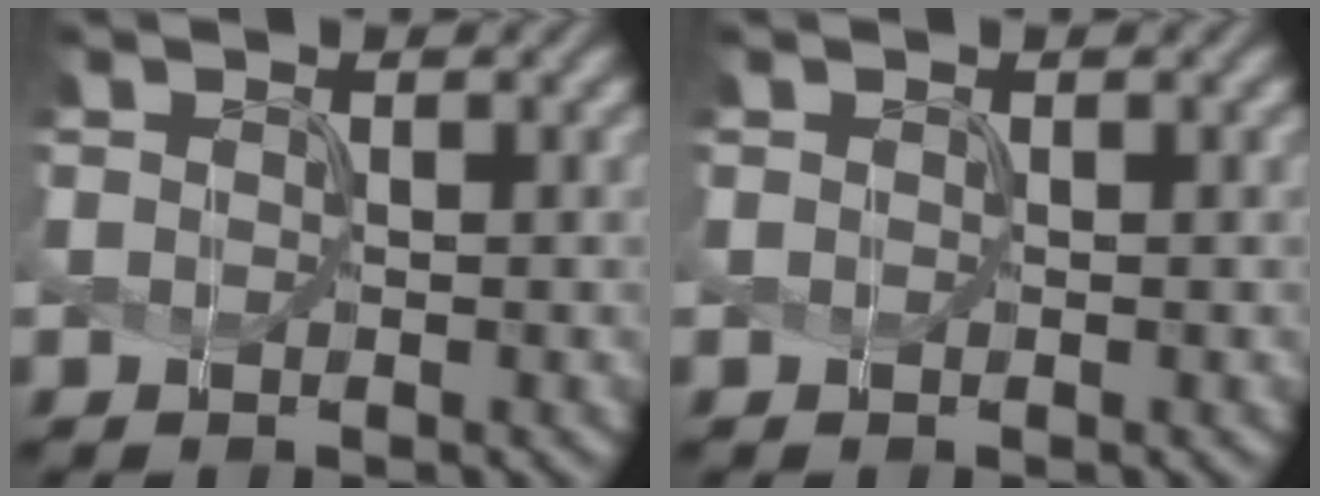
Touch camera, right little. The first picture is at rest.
{"total": 0.0}